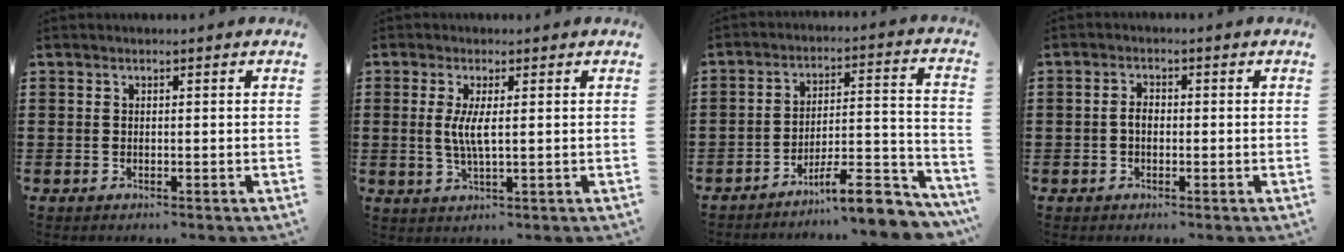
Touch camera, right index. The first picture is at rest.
{"total": 3.8, "force": [0.4, 0.5, 3.8], "torque": [-0.080, -0.007, 0.003]}
{"total": 10.1, "force": [-8.2, 1.8, 5.6], "torque": [-0.075, 0.021, -0.152]}
{"total": 2.0, "force": [-0.3, 1.1, 1.6], "torque": [-0.039, 0.001, -0.009]}